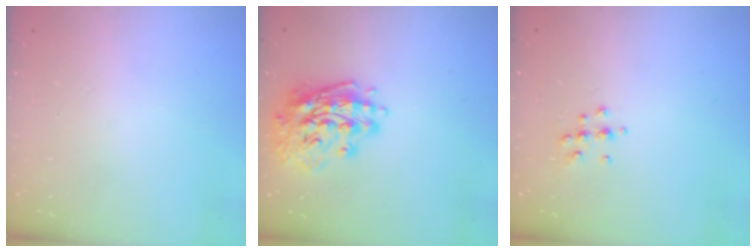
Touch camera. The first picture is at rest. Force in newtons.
{"total": 16.2, "press": 16.0, "slide": 2.6}
{"total": 6.3, "press": 6.2, "slide": 0.9}